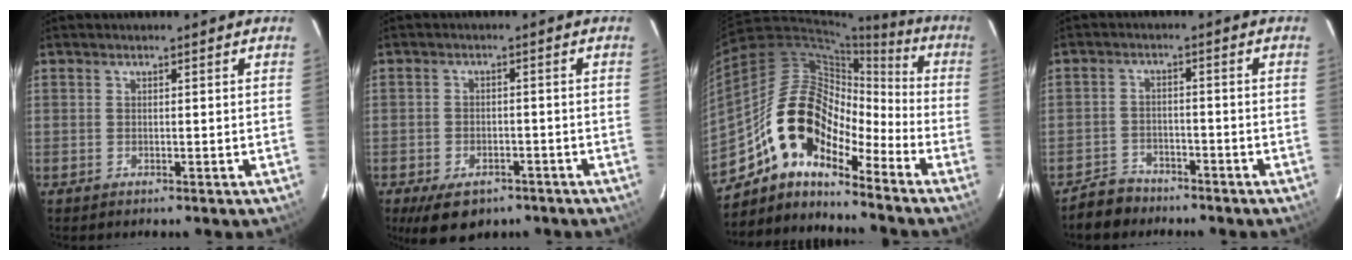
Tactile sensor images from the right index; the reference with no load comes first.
{"total": 8.6, "force": [-5.8, 4.7, 4.3], "torque": [-0.090, -0.011, -0.079]}
{"total": 15.2, "force": [-10.7, 6.8, 8.4], "torque": [-0.137, 0.009, -0.214]}
{"total": 5.5, "force": [-4.7, 2.6, 0.7], "torque": [-0.034, 0.009, -0.078]}